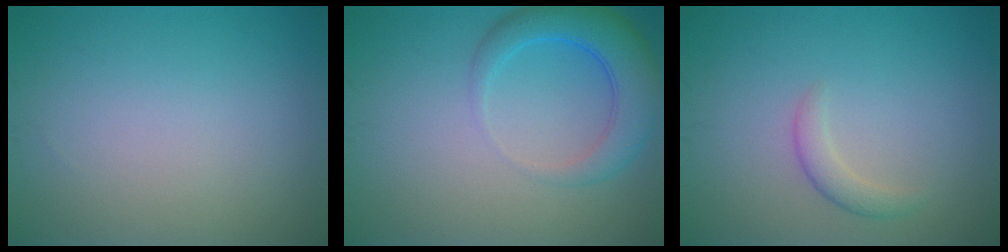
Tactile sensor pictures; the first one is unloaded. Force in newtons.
{"total": 4.8, "press": 4.7, "slide": 0.5}
{"total": 1.7, "press": 1.7, "slide": 0.1}